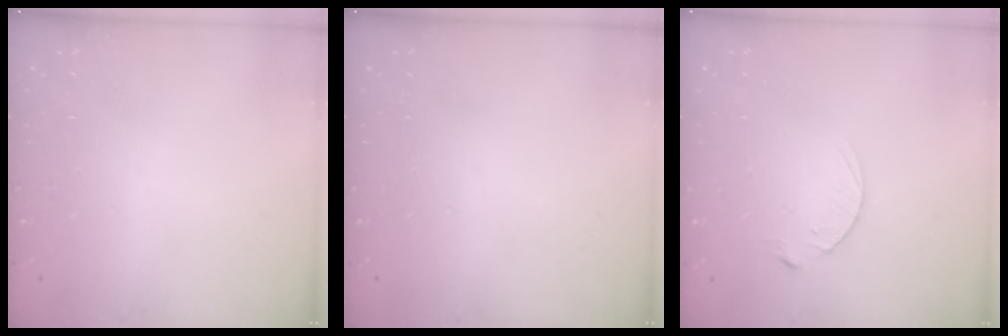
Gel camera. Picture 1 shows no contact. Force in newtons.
{"total": 0.0}
{"total": 3.5, "press": 3.5, "slide": 0.4}